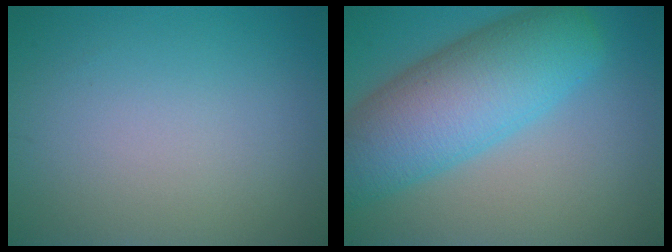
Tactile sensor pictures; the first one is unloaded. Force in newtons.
{"total": 10.1, "press": 10.1, "slide": 0.4}